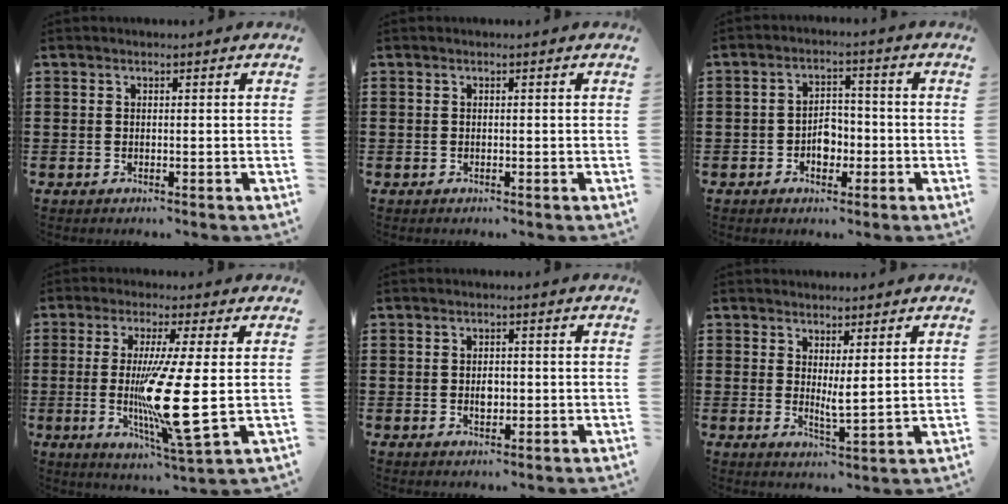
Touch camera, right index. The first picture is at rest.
{"total": 0.0}
{"total": 3.9, "force": [-1.4, 2.7, 2.4], "torque": [-0.041, 0.001, -0.028]}
{"total": 13.5, "force": [-0.5, 0.7, 13.5], "torque": [-0.266, -0.028, -0.016]}
{"total": 2.1, "force": [-0.2, 1.2, 1.8], "torque": [-0.027, -0.001, -0.006]}
{"total": 3.0, "force": [1.7, 0.2, 2.5], "torque": [-0.044, -0.009, 0.030]}